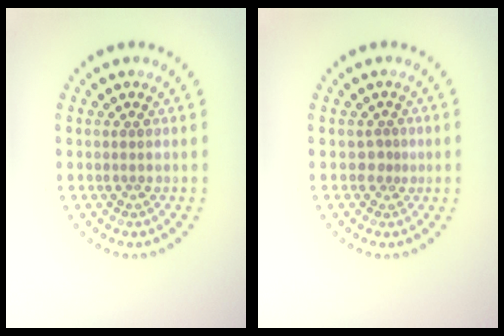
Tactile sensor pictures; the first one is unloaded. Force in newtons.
{"total": 0.9, "press": 0.5, "slide": 0.7}